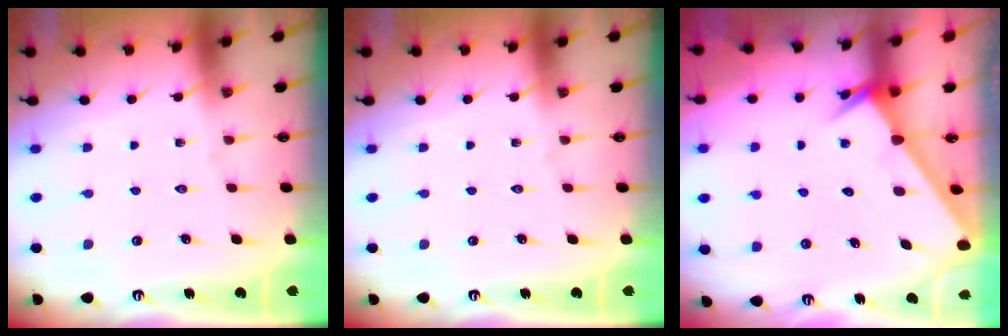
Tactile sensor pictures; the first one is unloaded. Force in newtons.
{"total": 0.0}
{"total": 2.6, "press": 2.6, "slide": 0.1}